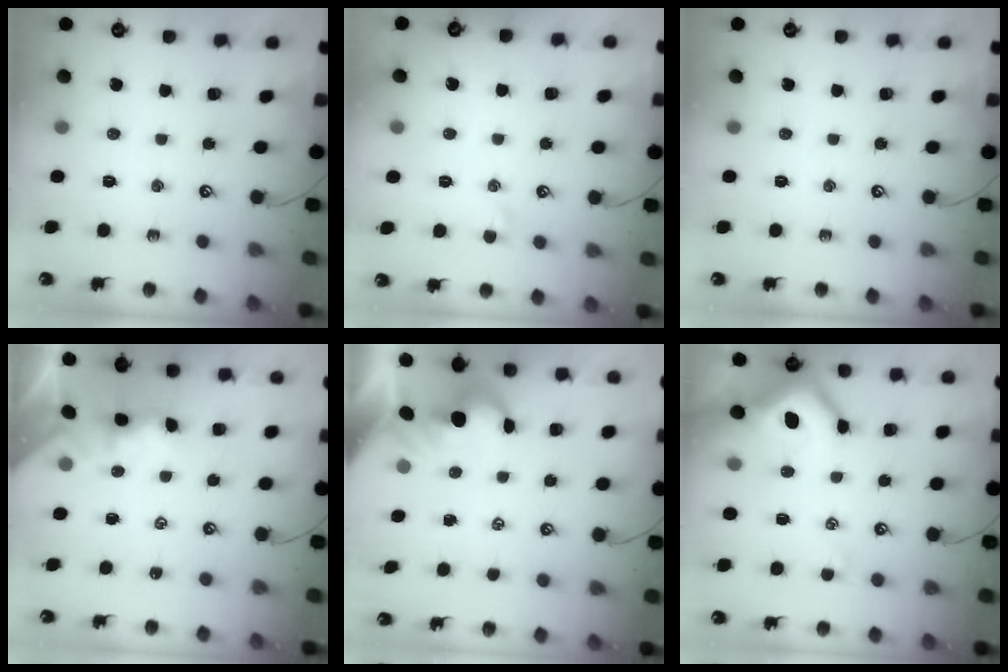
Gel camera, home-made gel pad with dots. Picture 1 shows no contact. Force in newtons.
{"total": 0.9, "press": 0.8, "slide": 0.5}
{"total": 0.0}
{"total": 1.2, "press": 1.1, "slide": 0.5}
{"total": 1.9, "press": 1.8, "slide": 0.7}
{"total": 8.1, "press": 7.9, "slide": 1.5}